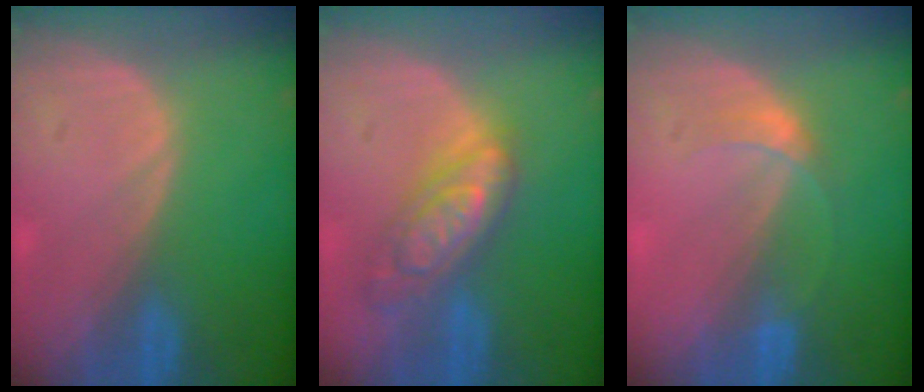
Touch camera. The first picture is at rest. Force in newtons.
{"total": 7.4, "press": 7.4, "slide": 0.5}
{"total": 2.5, "press": 2.5, "slide": 0.1}